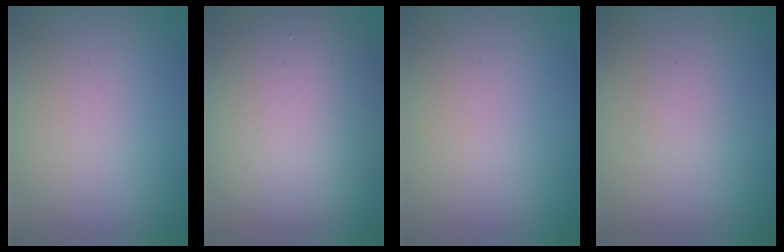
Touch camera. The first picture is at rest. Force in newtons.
{"total": 8.8, "press": 8.8, "slide": 0.9}
{"total": 0.0}
{"total": 0.6, "press": 0.6, "slide": 0.1}